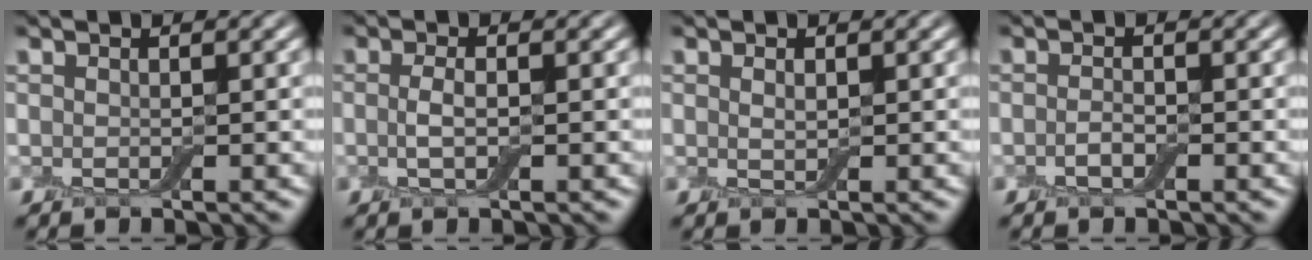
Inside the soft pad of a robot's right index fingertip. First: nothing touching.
{"total": 1.6, "force": [-0.1, 0.6, 1.5], "torque": [-0.034, -0.001, -0.005]}
{"total": 0.7, "force": [0.3, 0.3, 0.6], "torque": [-0.012, -0.001, 0.006]}
{"total": 1.1, "force": [-0.5, 0.5, 0.8], "torque": [-0.019, 0.001, -0.011]}